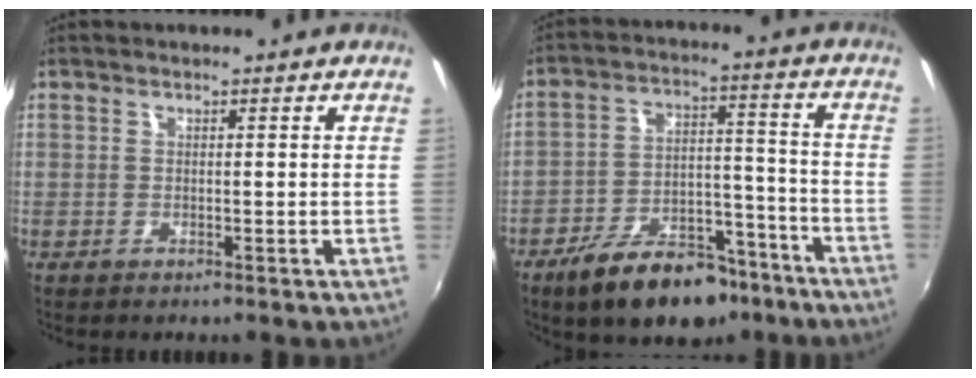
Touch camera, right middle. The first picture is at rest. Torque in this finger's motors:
{"motor_torque": [1.13, -1.01, 0.25, 0.02]}